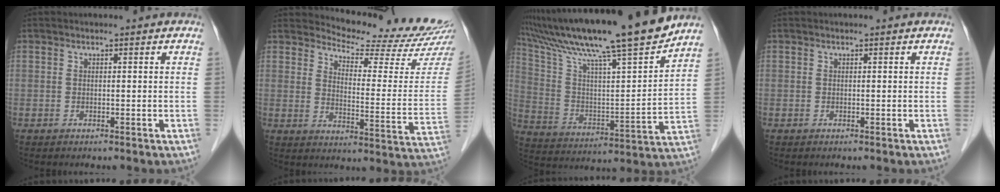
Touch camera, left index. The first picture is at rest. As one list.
[{"total": 16.7, "force": [16.2, -0.1, 4.0], "torque": [-0.060, -0.108, 0.193]}, {"total": 24.0, "force": [19.8, 0.0, 13.5], "torque": [-0.241, -0.006, 0.325]}, {"total": 0.0}]